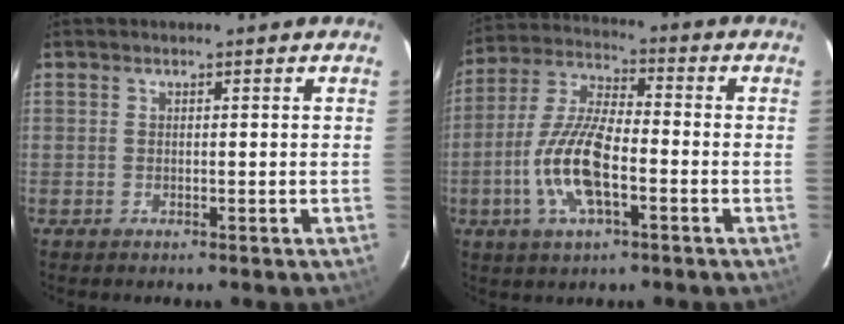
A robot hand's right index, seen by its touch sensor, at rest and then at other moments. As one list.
[{"total": 12.6, "force": [-4.1, 4.4, 11.1], "torque": [-0.238, 0.000, -0.081]}]